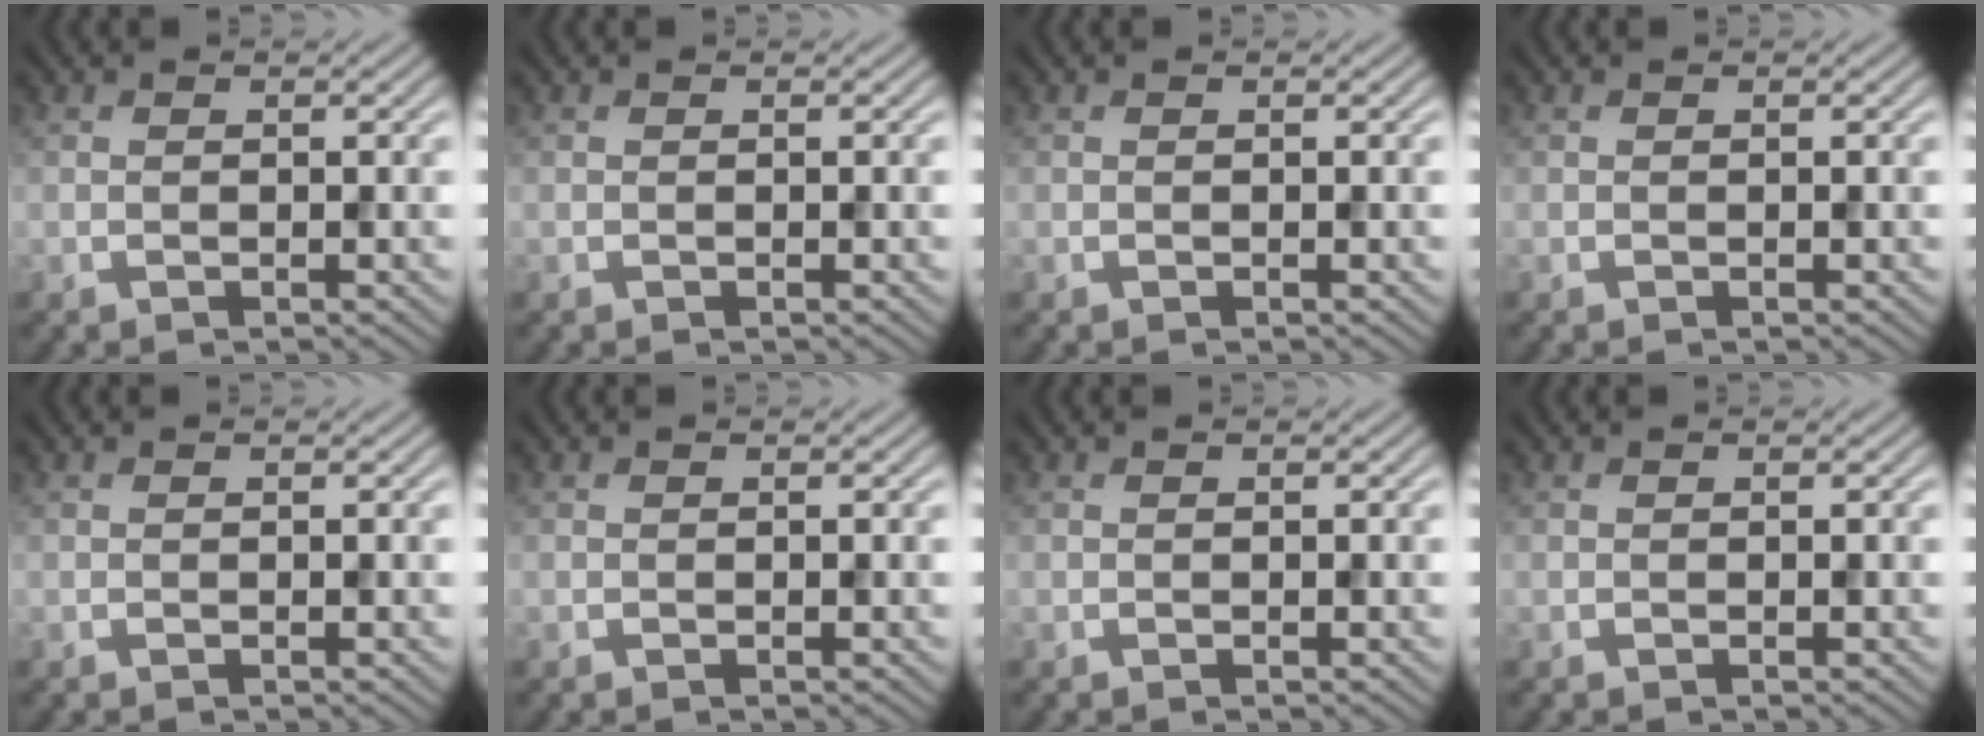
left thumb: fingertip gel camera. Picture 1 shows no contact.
{"total": 0.0}
{"total": 0.0}
{"total": 0.0}
{"total": 0.0}
{"total": 0.0}
{"total": 0.0}
{"total": 0.0}